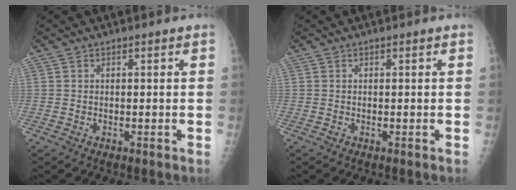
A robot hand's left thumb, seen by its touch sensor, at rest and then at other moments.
{"total": 0.0}